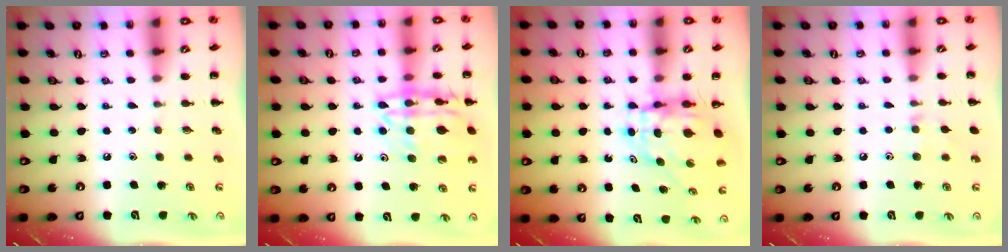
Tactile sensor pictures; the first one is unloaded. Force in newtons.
{"total": 17.7, "press": 17.6, "slide": 2.0}
{"total": 5.9, "press": 5.9, "slide": 0.7}
{"total": 6.6, "press": 6.3, "slide": 2.0}